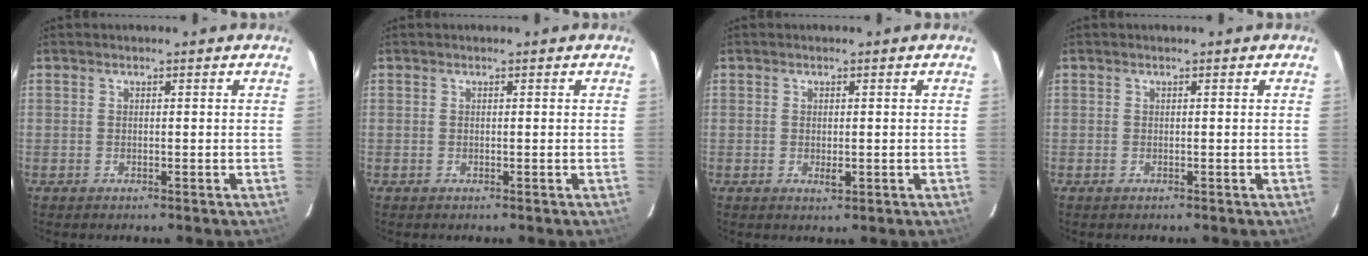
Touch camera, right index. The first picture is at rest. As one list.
[{"total": 0.0}, {"total": 1.8, "force": [-0.3, 0.9, 1.6], "torque": [-0.027, -0.002, -0.003]}, {"total": 0.0}]